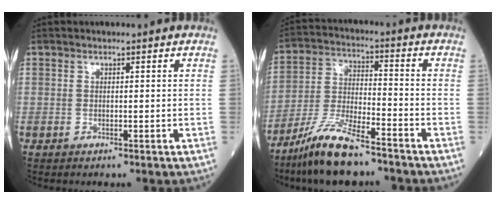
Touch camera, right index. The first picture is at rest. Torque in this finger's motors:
{"motor_torque": [0.73, -0.70, 0.20, 0.06]}